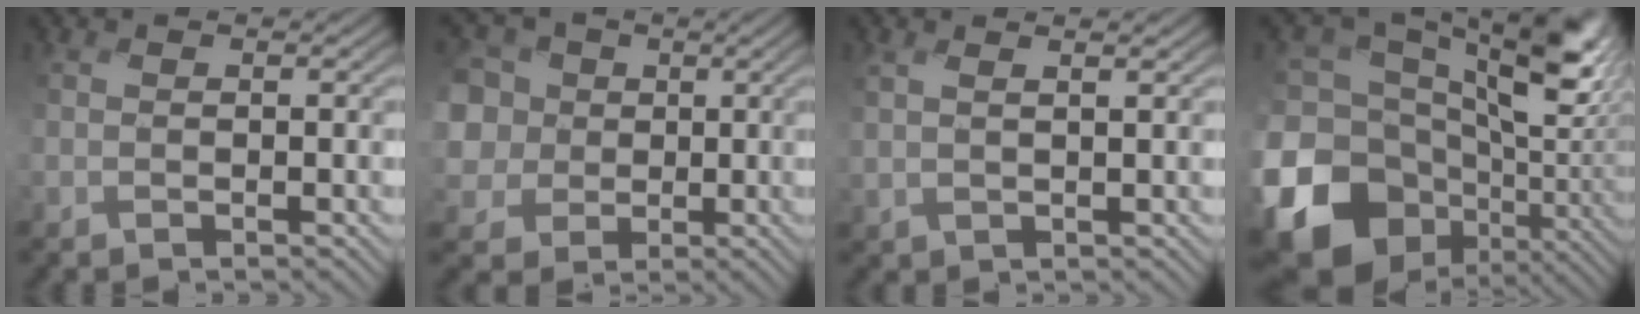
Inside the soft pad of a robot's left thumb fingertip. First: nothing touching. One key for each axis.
{"total": 10.9, "fx": 0.2, "fy": 9.9, "fz": 4.6, "tx": -0.193, "ty": 0.002, "tz": -0.016}
{"total": 1.9, "fx": 1.3, "fy": -0.2, "fz": 1.4, "tx": -0.033, "ty": 0.007, "tz": 0.026}
{"total": 15.6, "fx": -3.7, "fy": 10.7, "fz": 10.8, "tx": -0.239, "ty": -0.012, "tz": -0.078}